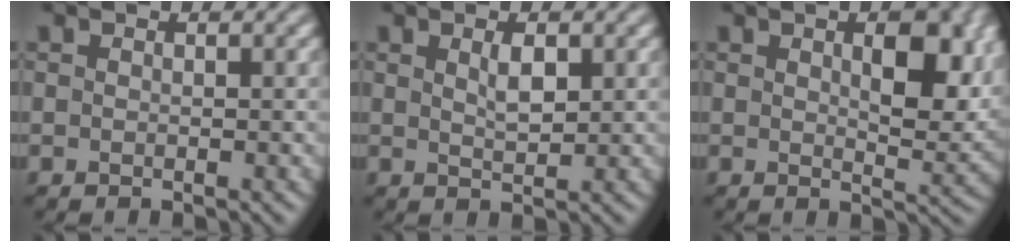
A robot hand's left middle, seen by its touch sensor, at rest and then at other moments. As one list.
[{"total": 1.9, "force": [0.8, 0.6, 1.6], "torque": [-0.031, -0.001, 0.016]}, {"total": 5.9, "force": [1.9, 2.3, 5.1], "torque": [-0.068, -0.003, 0.033]}]